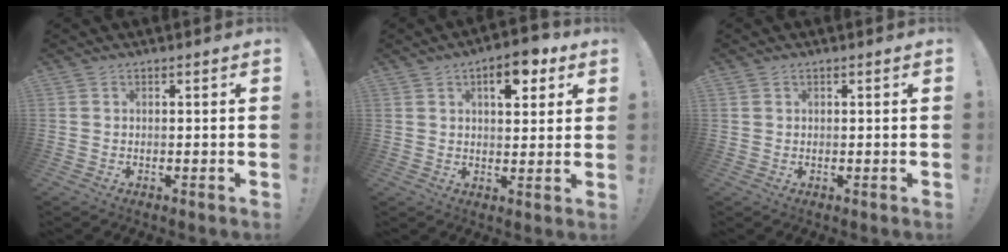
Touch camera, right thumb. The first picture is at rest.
{"total": 8.8, "force": [4.4, 4.2, 6.4], "torque": [-0.068, -0.016, 0.069]}
{"total": 0.7, "force": [0.5, 0.5, 0.3], "torque": [-0.012, 0.003, 0.010]}